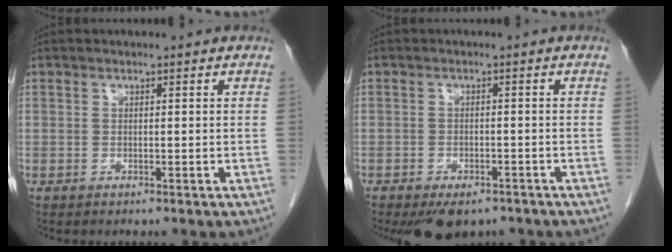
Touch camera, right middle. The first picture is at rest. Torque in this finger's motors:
{"motor_torque": [0.03, -0.02, 0.01, 0.03]}